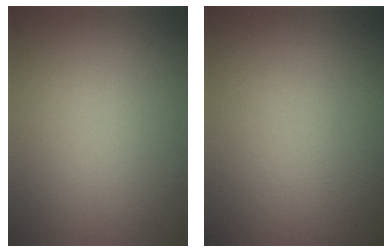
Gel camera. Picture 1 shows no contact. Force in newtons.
{"total": 0.0}